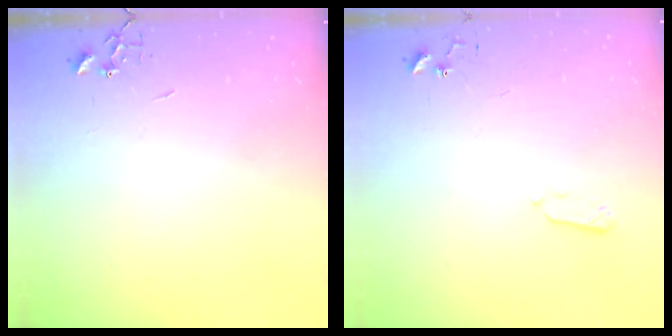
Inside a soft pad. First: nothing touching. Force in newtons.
{"total": 5.6, "press": 5.6, "slide": 0.8}